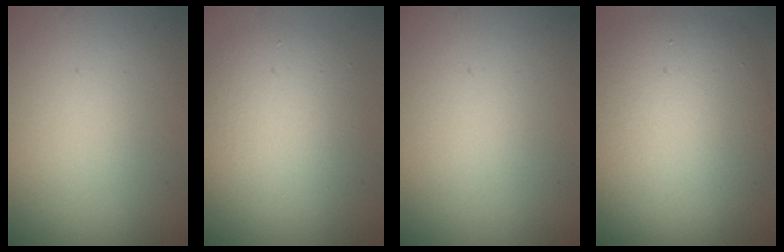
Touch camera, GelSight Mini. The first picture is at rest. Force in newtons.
{"total": 5.7, "press": 5.7, "slide": 0.4}
{"total": 0.0}
{"total": 10.7, "press": 10.7, "slide": 0.5}